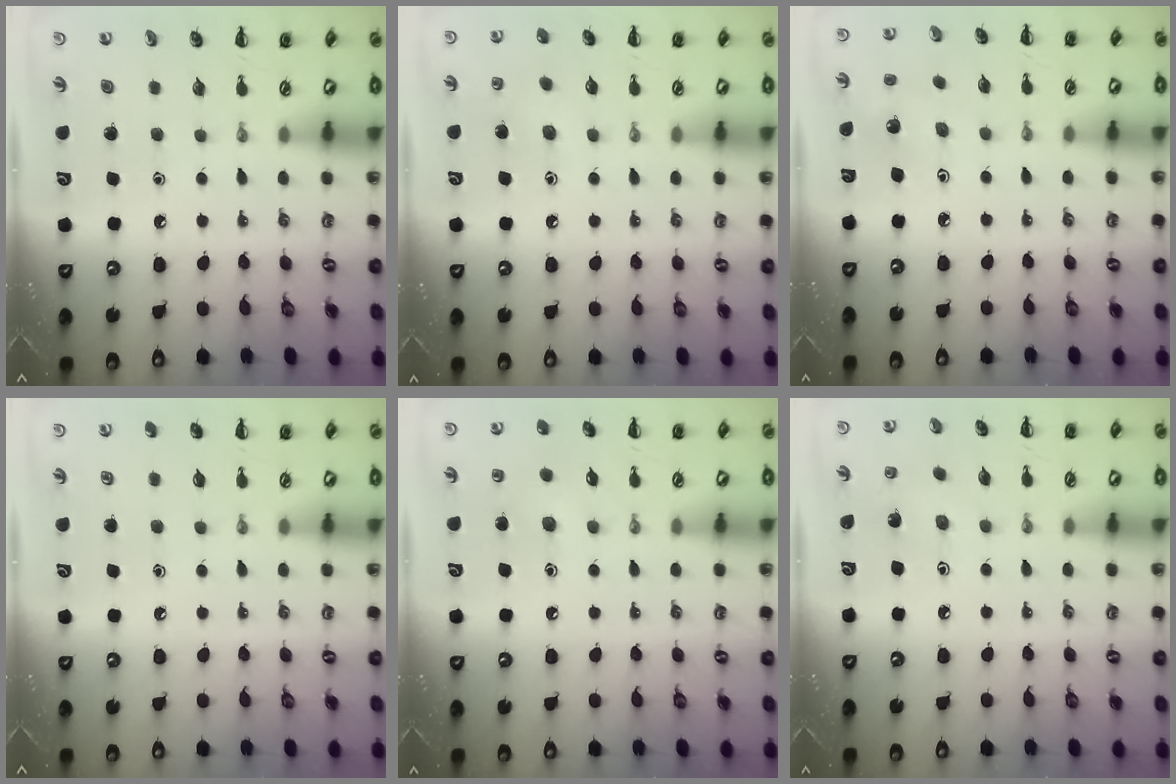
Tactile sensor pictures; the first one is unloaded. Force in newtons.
{"total": 6.8, "press": 6.6, "slide": 1.7}
{"total": 1.7, "press": 1.5, "slide": 0.7}
{"total": 0.0}
{"total": 4.9, "press": 4.8, "slide": 1.1}
{"total": 1.5, "press": 1.4, "slide": 0.5}